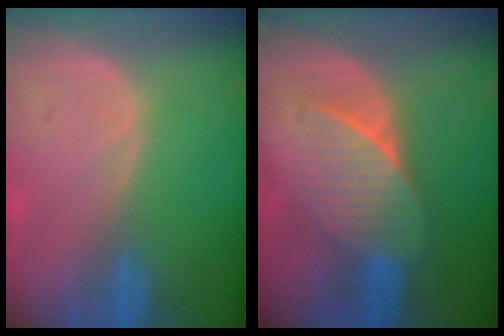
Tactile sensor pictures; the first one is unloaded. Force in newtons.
{"total": 7.2, "press": 6.6, "slide": 2.8}